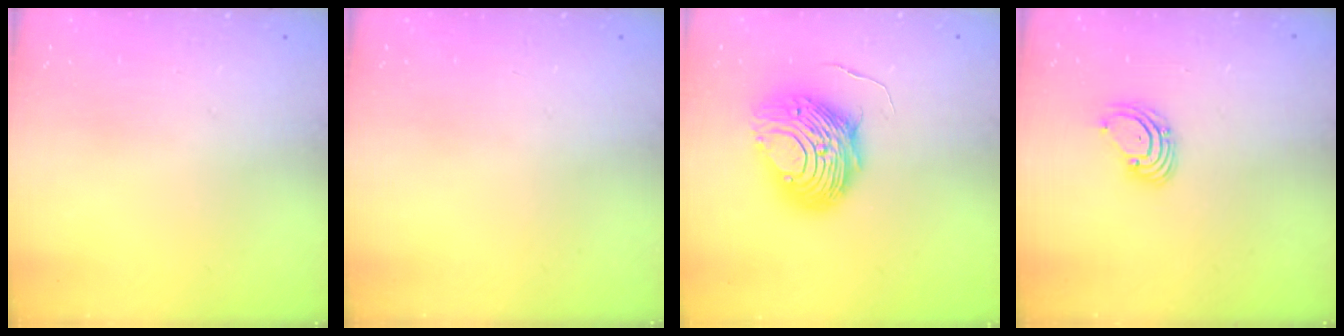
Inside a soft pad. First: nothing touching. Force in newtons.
{"total": 0.0}
{"total": 11.1, "press": 11.1, "slide": 0.7}
{"total": 2.7, "press": 2.7, "slide": 0.3}